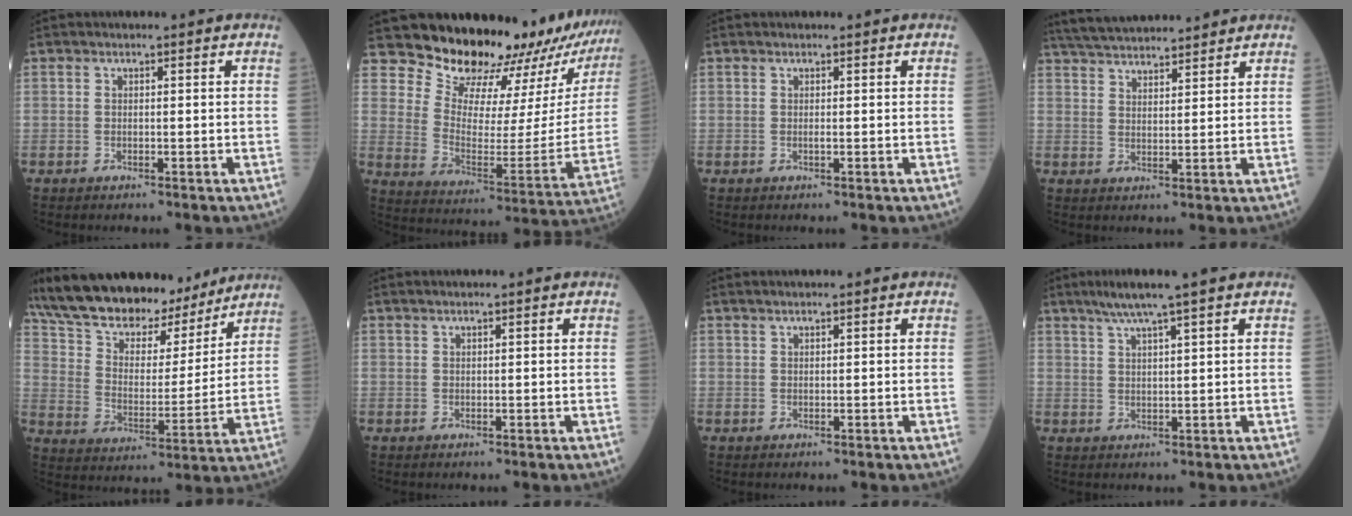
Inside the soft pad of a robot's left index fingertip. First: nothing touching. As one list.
[{"total": 24.3, "force": [22.4, 4.5, 8.4], "torque": [-0.123, -0.102, 0.292]}, {"total": 0.0}, {"total": 12.2, "force": [11.4, 1.8, 4.0], "torque": [-0.075, 0.036, 0.187]}, {"total": 22.4, "force": [19.4, 7.0, 8.7], "torque": [-0.171, 0.018, 0.308]}, {"total": 1.1, "force": [1.0, 0.0, 0.5], "torque": [-0.008, 0.017, 0.023]}, {"total": 1.4, "force": [1.3, 0.0, 0.6], "torque": [-0.010, 0.018, 0.027]}, {"total": 5.0, "force": [3.8, -0.9, 3.2], "torque": [-0.062, 0.010, 0.071]}]